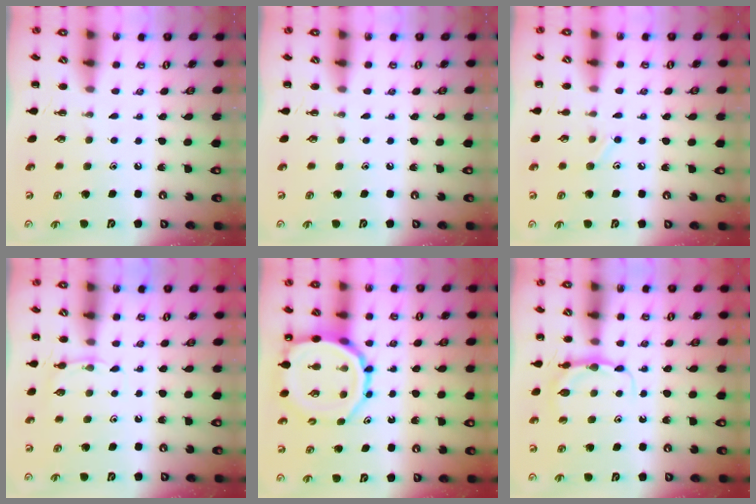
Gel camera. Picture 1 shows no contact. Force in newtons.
{"total": 0.0}
{"total": 6.6, "press": 6.4, "slide": 1.8}
{"total": 3.6, "press": 3.5, "slide": 1.0}
{"total": 11.3, "press": 10.8, "slide": 3.0}
{"total": 4.8, "press": 4.6, "slide": 1.4}